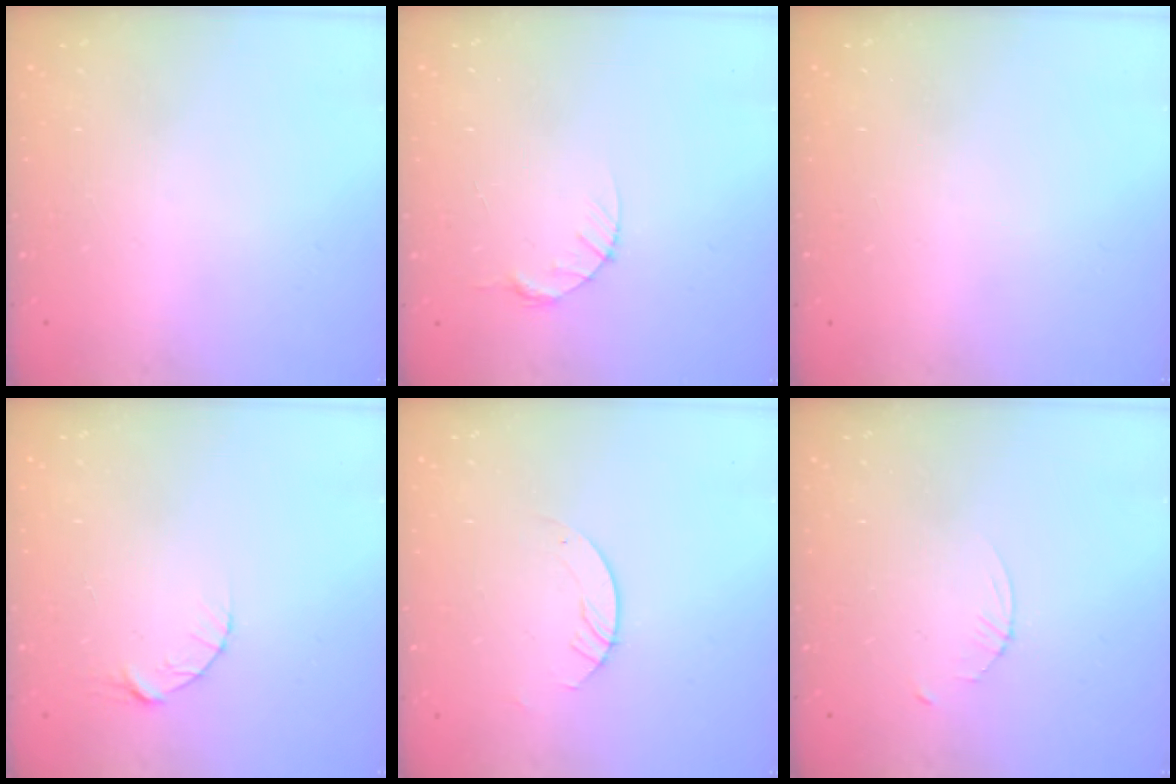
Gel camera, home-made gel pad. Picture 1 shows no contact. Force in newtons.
{"total": 3.9, "press": 3.8, "slide": 0.5}
{"total": 0.0}
{"total": 5.0, "press": 4.9, "slide": 0.7}
{"total": 2.1, "press": 2.1, "slide": 0.2}
{"total": 2.3, "press": 2.3, "slide": 0.3}